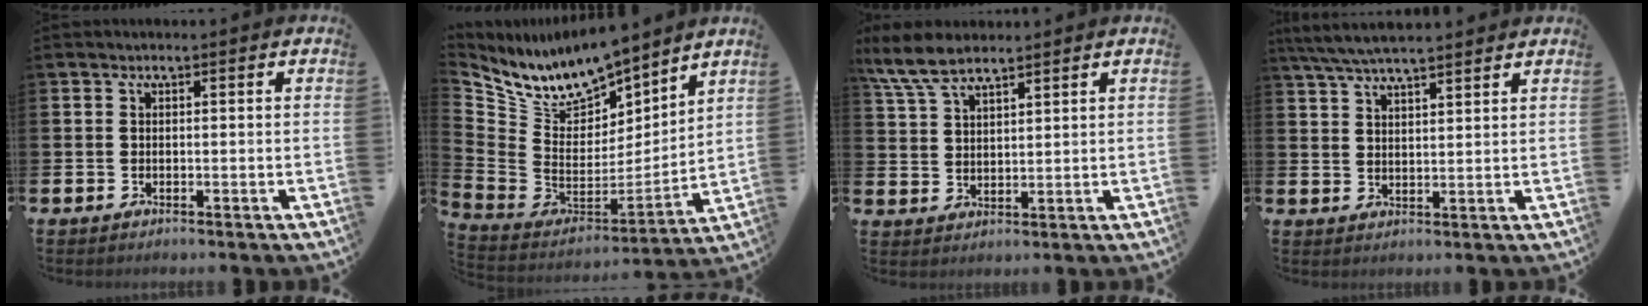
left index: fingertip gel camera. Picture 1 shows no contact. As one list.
[{"total": 9.7, "force": [9.2, 2.8, 1.4], "torque": [-0.090, -0.072, 0.170]}, {"total": 6.9, "force": [5.9, 1.9, 3.0], "torque": [-0.073, -0.017, 0.110]}, {"total": 5.9, "force": [5.5, 0.6, 2.0], "torque": [-0.057, -0.016, 0.101]}]